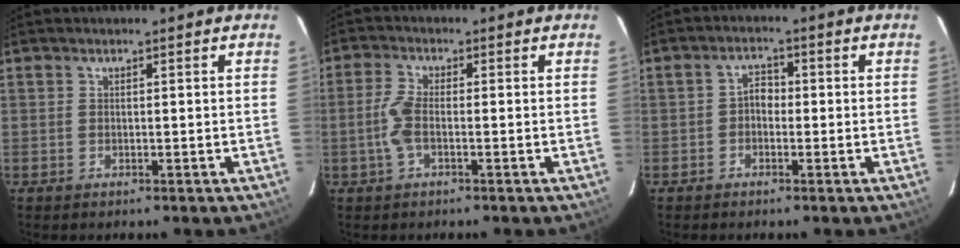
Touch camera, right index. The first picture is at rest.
{"total": 4.5, "force": [-1.1, 1.6, 4.0], "torque": [-0.094, 0.004, -0.024]}
{"total": 2.5, "force": [-0.7, 1.9, 1.4], "torque": [-0.026, 0.011, -0.015]}